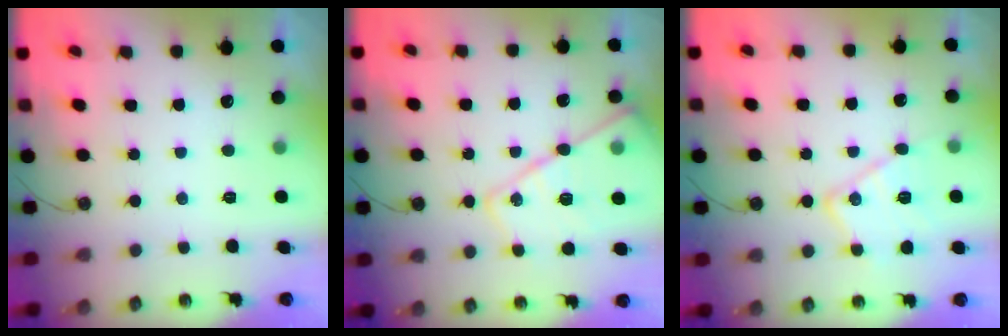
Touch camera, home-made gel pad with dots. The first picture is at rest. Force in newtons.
{"total": 18.8, "press": 18.7, "slide": 1.4}
{"total": 14.8, "press": 14.7, "slide": 1.1}